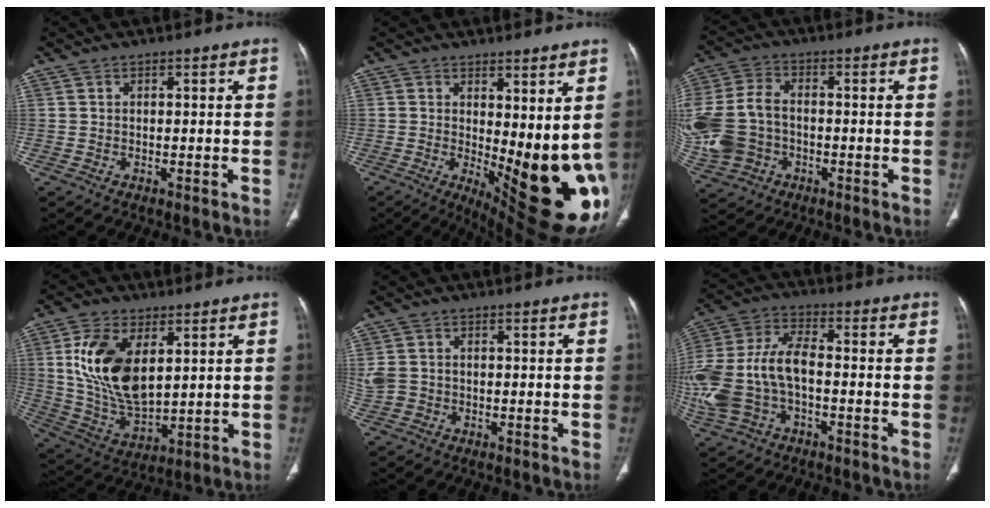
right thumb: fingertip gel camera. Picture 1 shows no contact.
{"total": 17.6, "force": [-0.5, 6.3, 16.4], "torque": [-0.212, -0.042, 0.016]}
{"total": 14.8, "force": [-2.5, 11.4, 9.2], "torque": [-0.229, 0.015, -0.041]}
{"total": 16.7, "force": [4.1, 9.3, 13.2], "torque": [-0.240, -0.018, 0.088]}
{"total": 4.1, "force": [-0.4, 3.4, 2.1], "torque": [-0.053, 0.013, -0.001]}
{"total": 16.8, "force": [-2.9, 9.7, 13.5], "torque": [-0.312, 0.029, -0.050]}